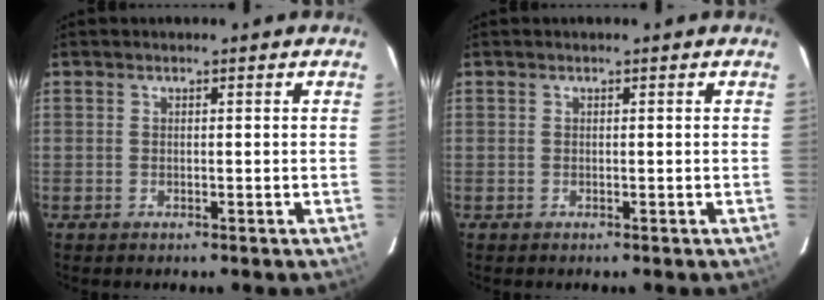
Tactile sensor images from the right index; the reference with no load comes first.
{"total": 0.0}